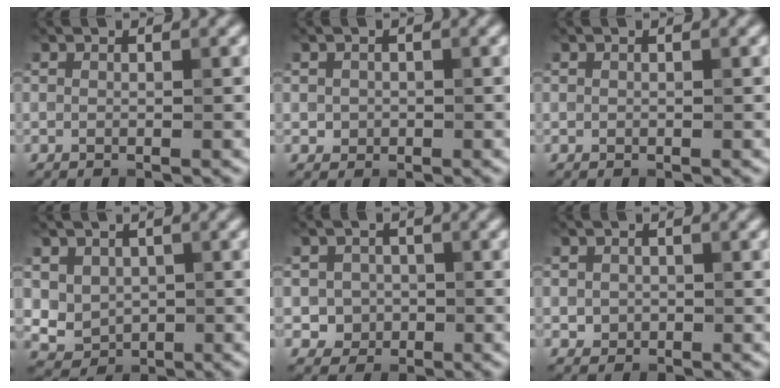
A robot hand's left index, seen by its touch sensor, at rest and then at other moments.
{"total": 1.0, "force": [0.0, 1.0, 0.2], "torque": [0.004, -0.004, -0.001]}
{"total": 0.0}
{"total": 2.9, "force": [0.6, 2.5, 1.3], "torque": [-0.025, -0.010, 0.016]}
{"total": 2.2, "force": [-0.4, 2.1, 0.5], "torque": [0.005, -0.003, -0.008]}
{"total": 1.2, "force": [-0.1, 1.2, 0.3], "torque": [0.002, -0.005, -0.002]}